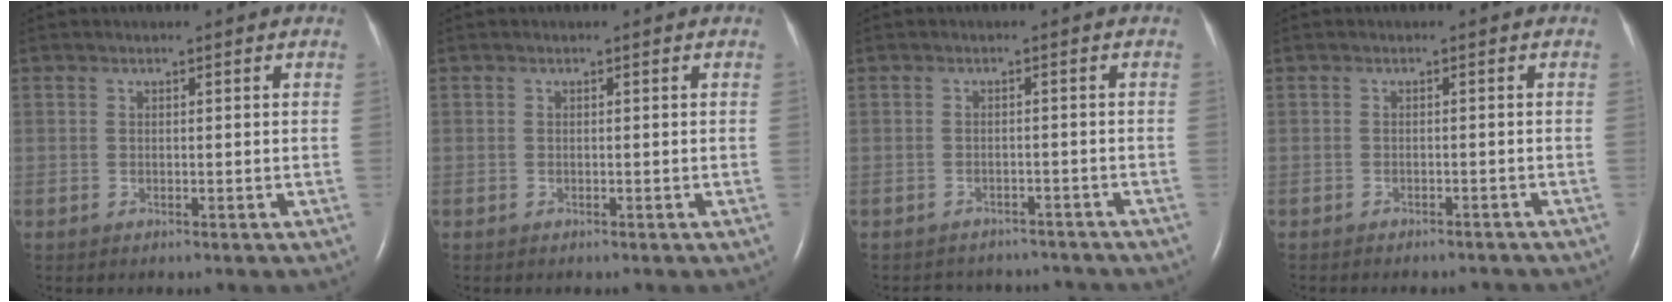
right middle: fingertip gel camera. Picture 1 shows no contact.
{"total": 0.0}
{"total": 6.7, "force": [-6.4, 2.1, 0.2], "torque": [-0.003, 0.009, -0.073]}
{"total": 4.5, "force": [-4.2, 1.0, 1.2], "torque": [-0.010, -0.006, -0.049]}